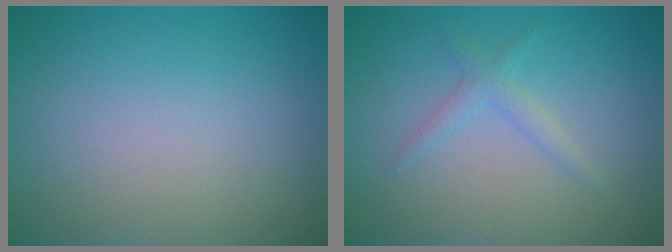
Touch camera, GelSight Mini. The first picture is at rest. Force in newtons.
{"total": 1.4, "press": 1.4, "slide": 0.0}